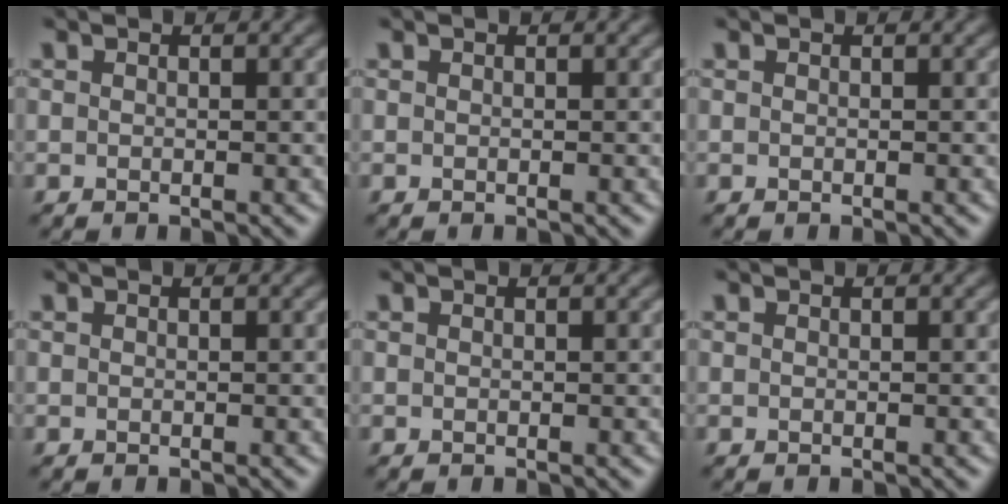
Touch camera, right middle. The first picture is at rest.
{"total": 0.0}
{"total": 0.0}
{"total": 0.0}
{"total": 0.0}
{"total": 0.0}